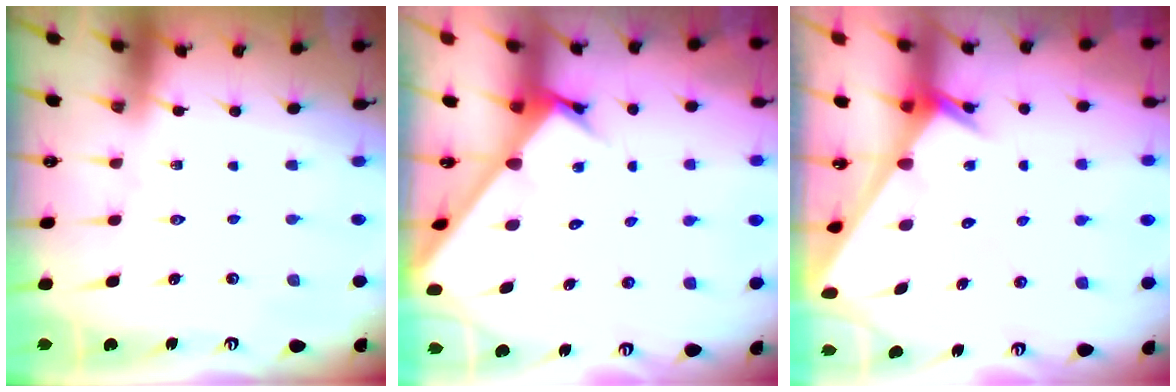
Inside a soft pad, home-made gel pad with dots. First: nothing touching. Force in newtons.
{"total": 2.9, "press": 2.9, "slide": 0.2}
{"total": 2.0, "press": 2.0, "slide": 0.1}